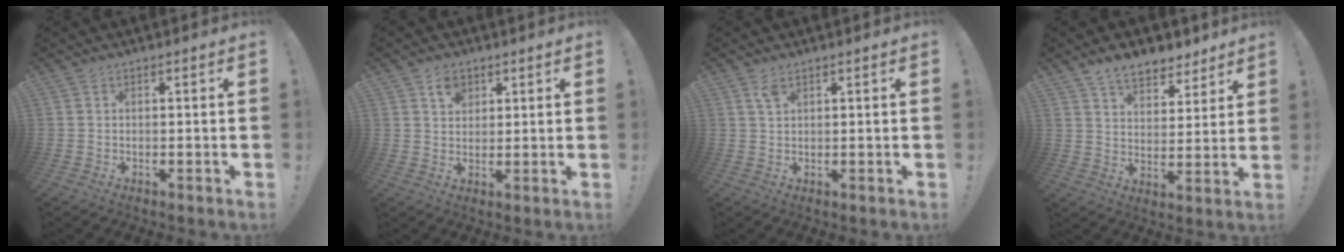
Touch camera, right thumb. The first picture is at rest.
{"total": 5.0, "force": [2.7, 3.7, 1.9], "torque": [-0.025, -0.006, 0.047]}
{"total": 2.9, "force": [1.6, 1.3, 1.9], "torque": [-0.033, -0.002, 0.028]}
{"total": 9.6, "force": [7.5, 4.9, 3.5], "torque": [-0.051, -0.047, 0.140]}